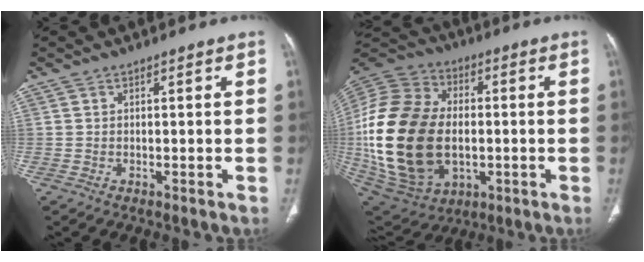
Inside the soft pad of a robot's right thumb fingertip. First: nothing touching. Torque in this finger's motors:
{"motor_torque": [-0.03, 1.98, 2.76, 0.00, 0.76]}